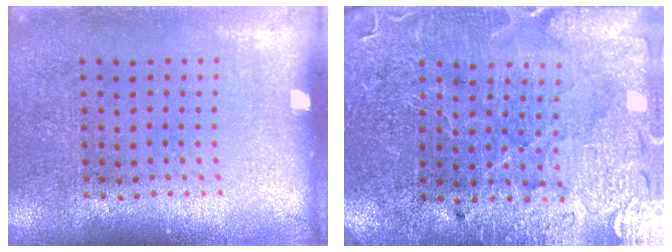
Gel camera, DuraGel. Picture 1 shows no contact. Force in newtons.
{"total": 3.7, "press": 3.6, "slide": 0.7}